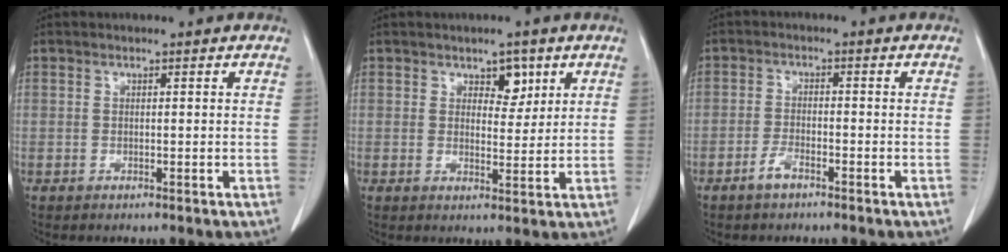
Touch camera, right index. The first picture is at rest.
{"total": 3.8, "force": [2.1, 2.1, 2.3], "torque": [-0.026, 0.000, 0.032]}
{"total": 2.5, "force": [-1.8, 0.7, 1.6], "torque": [-0.033, 0.002, -0.037]}